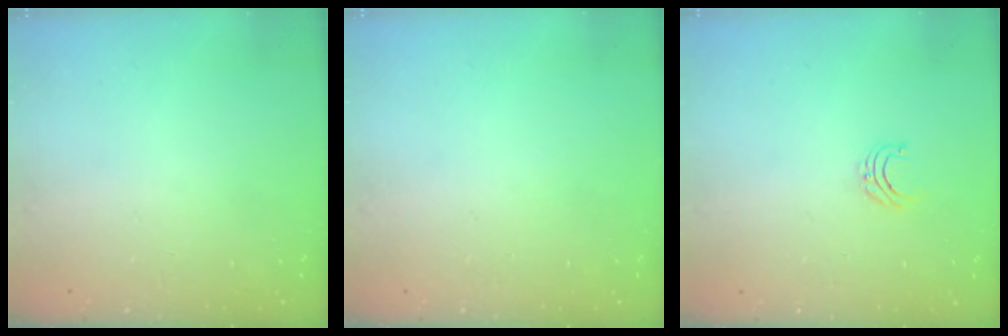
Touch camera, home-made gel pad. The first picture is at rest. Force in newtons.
{"total": 0.0}
{"total": 4.0, "press": 4.0, "slide": 0.3}